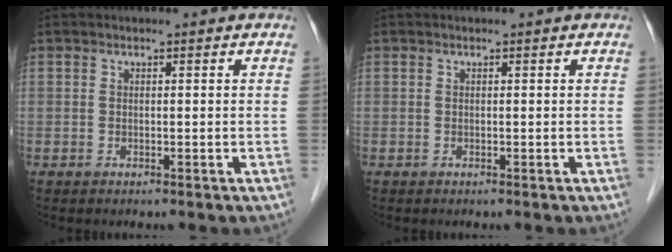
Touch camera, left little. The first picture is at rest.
{"total": 0.0}